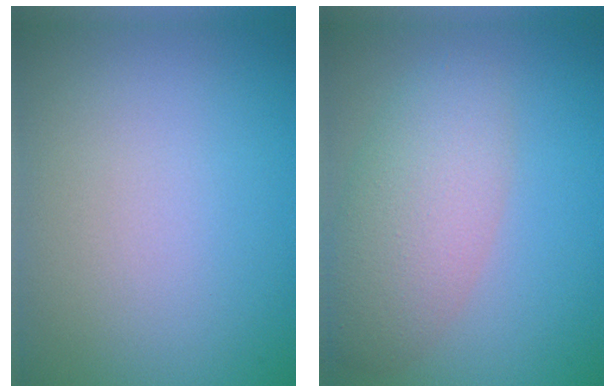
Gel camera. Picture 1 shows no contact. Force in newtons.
{"total": 4.9, "press": 4.9, "slide": 0.3}